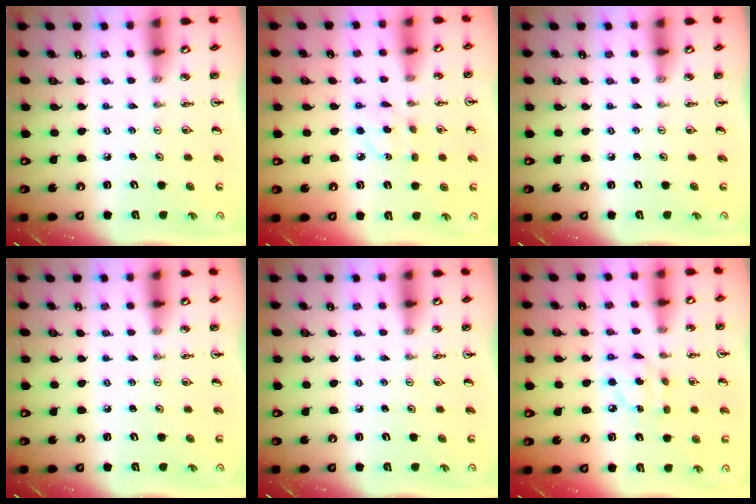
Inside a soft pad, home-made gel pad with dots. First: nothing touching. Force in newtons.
{"total": 3.1, "press": 3.0, "slide": 0.8}
{"total": 0.0}
{"total": 0.0}
{"total": 0.0}
{"total": 5.9, "press": 5.9, "slide": 0.2}